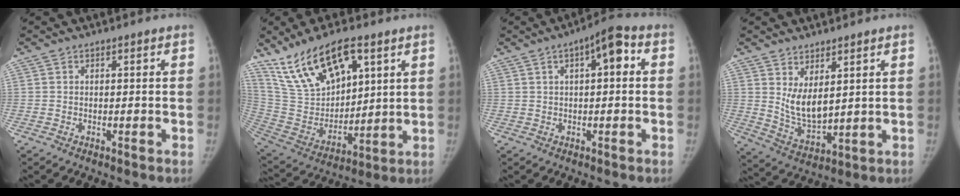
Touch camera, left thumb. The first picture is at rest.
{"total": 19.1, "force": [11.0, 9.1, 12.7], "torque": [-0.201, -0.043, 0.224]}
{"total": 7.1, "force": [1.9, 2.7, 6.3], "torque": [-0.080, 0.022, 0.020]}
{"total": 7.7, "force": [2.9, 3.8, 6.1], "torque": [-0.095, -0.038, 0.071]}